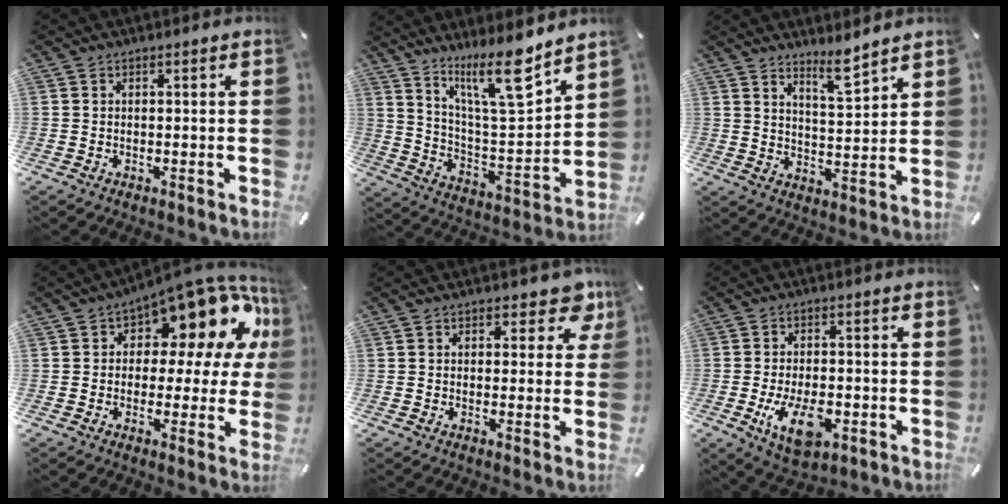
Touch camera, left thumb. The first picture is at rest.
{"total": 15.8, "force": [11.8, 3.2, 10.0], "torque": [-0.179, -0.074, 0.196]}
{"total": 7.1, "force": [6.3, 0.8, 3.3], "torque": [-0.049, -0.050, 0.106]}
{"total": 15.7, "force": [9.3, 7.9, 10.0], "torque": [-0.136, -0.078, 0.158]}
{"total": 6.3, "force": [3.8, 3.4, 3.7], "torque": [-0.027, -0.022, 0.057]}
{"total": 10.3, "force": [-3.2, 5.7, 7.9], "torque": [-0.152, -0.005, -0.055]}